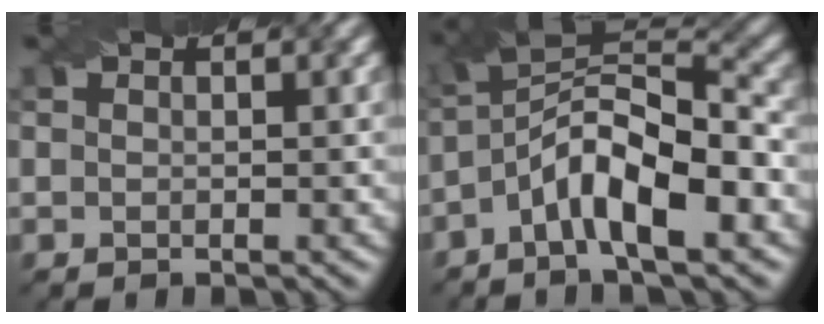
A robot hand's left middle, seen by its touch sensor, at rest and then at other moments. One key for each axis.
{"total": 7.9, "fx": -2.7, "fy": 2.4, "fz": 7.1, "tx": -0.122, "ty": 0.021, "tz": -0.059}